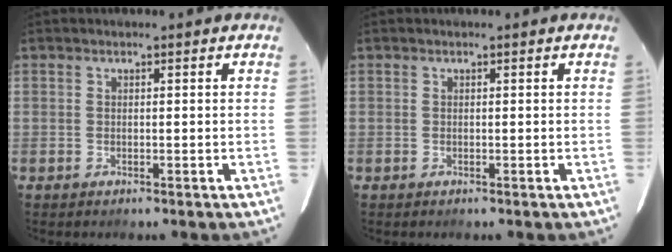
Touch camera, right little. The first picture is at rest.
{"total": 0.0}